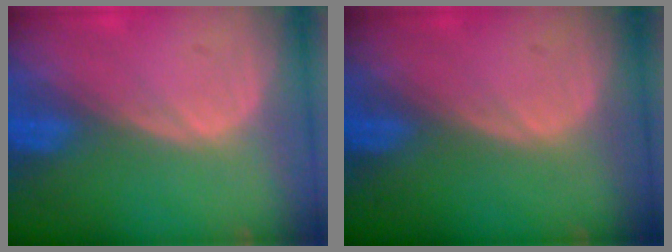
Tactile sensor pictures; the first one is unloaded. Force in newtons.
{"total": 0.0}